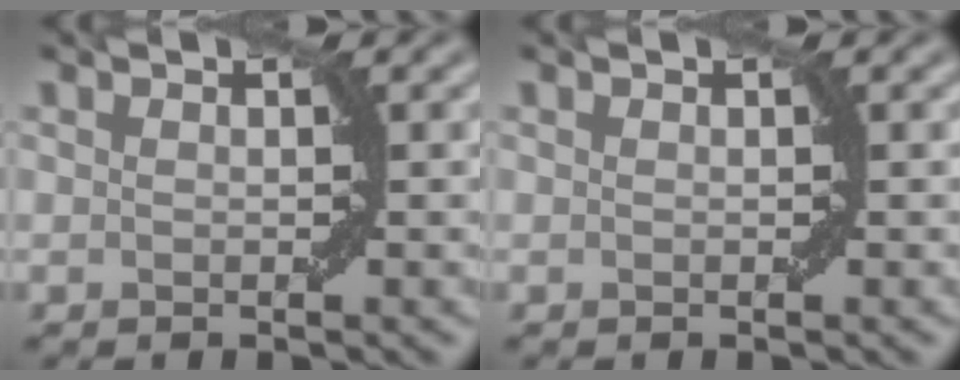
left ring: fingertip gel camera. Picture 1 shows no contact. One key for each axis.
{"total": 0.0}